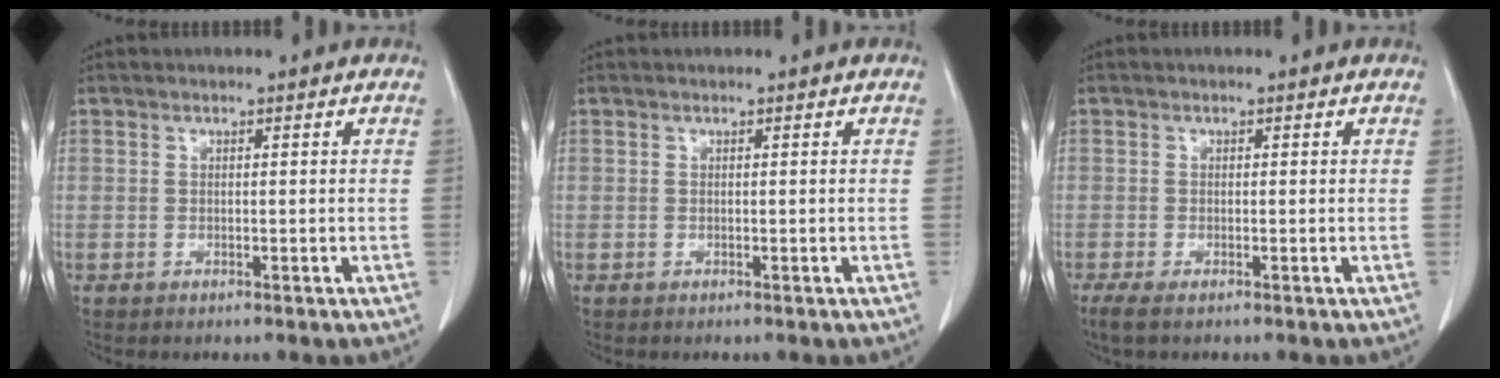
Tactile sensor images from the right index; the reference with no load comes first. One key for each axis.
{"total": 0.0}
{"total": 2.0, "fx": -1.2, "fy": 0.4, "fz": 1.5, "tx": -0.033, "ty": -0.006, "tz": -0.024}